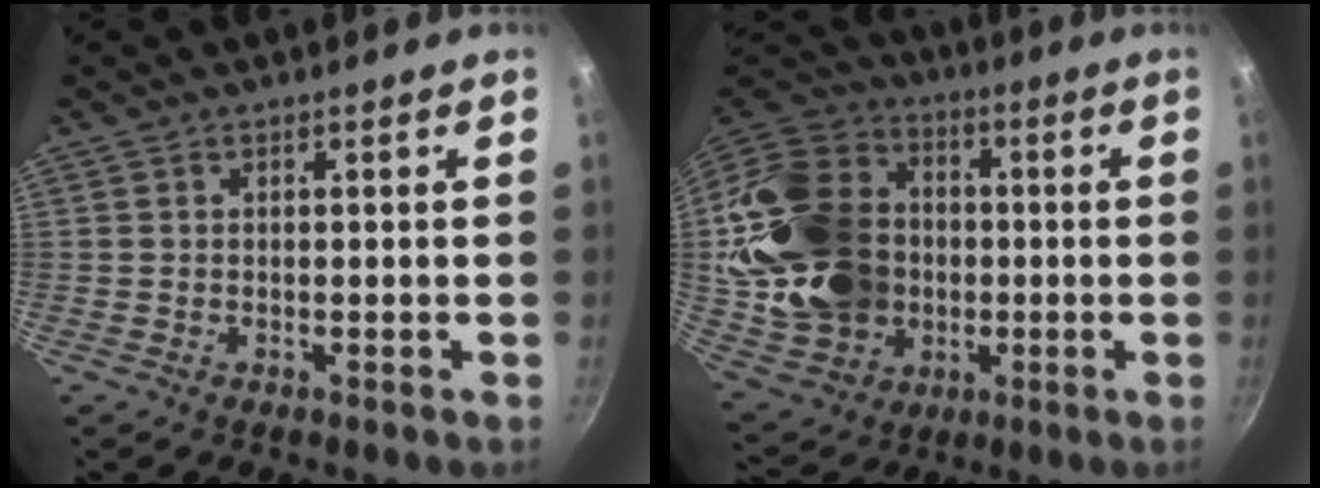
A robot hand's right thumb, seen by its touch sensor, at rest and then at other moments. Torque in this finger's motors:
{"motor_torque": [1.51, 3.50, 0.91, 0.85, 0.24]}